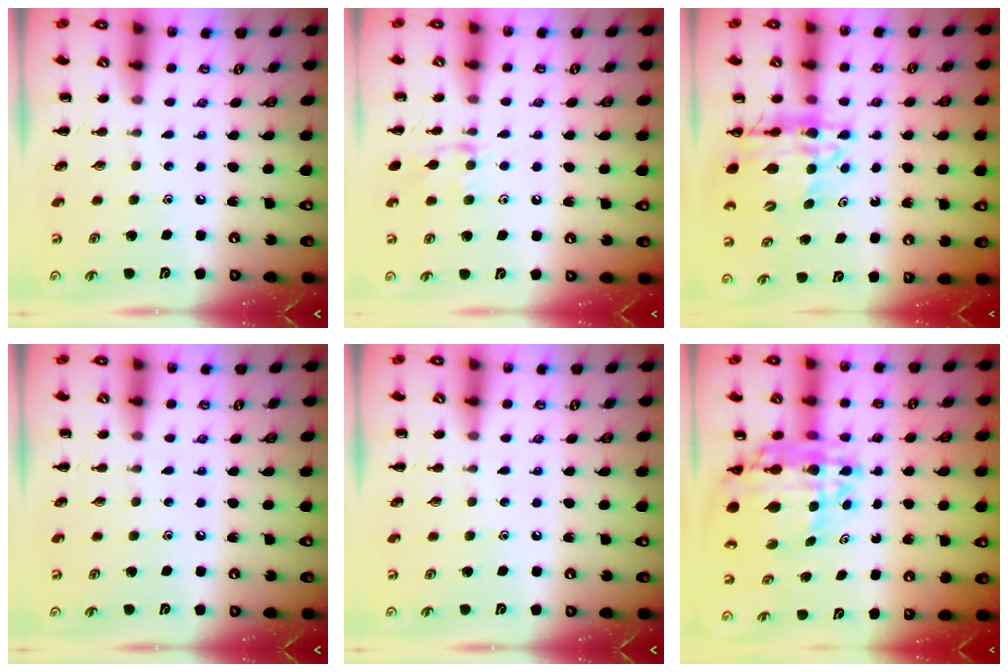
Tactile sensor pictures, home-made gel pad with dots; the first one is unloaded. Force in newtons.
{"total": 8.6, "press": 8.6, "slide": 1.0}
{"total": 13.7, "press": 13.2, "slide": 3.8}
{"total": 0.0}
{"total": 0.0}
{"total": 14.2, "press": 13.6, "slide": 4.3}